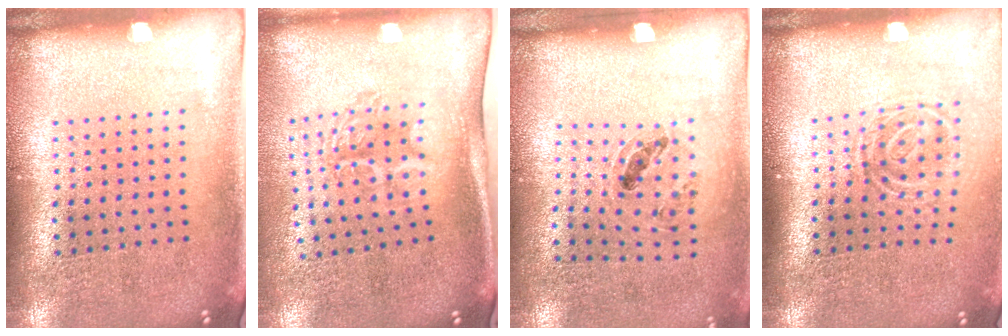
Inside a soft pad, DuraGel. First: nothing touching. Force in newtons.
{"total": 1.8, "press": 1.3, "slide": 1.3}
{"total": 1.0, "press": 0.8, "slide": 0.5}
{"total": 1.7, "press": 1.2, "slide": 1.3}